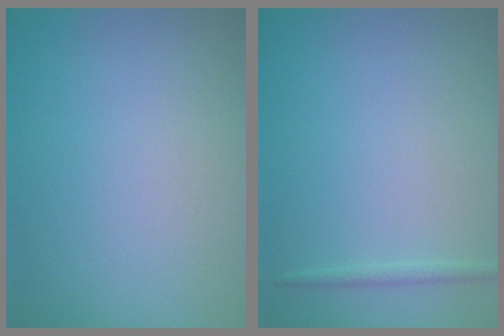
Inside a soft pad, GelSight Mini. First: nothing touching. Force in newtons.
{"total": 0.7, "press": 0.7, "slide": 0.0}